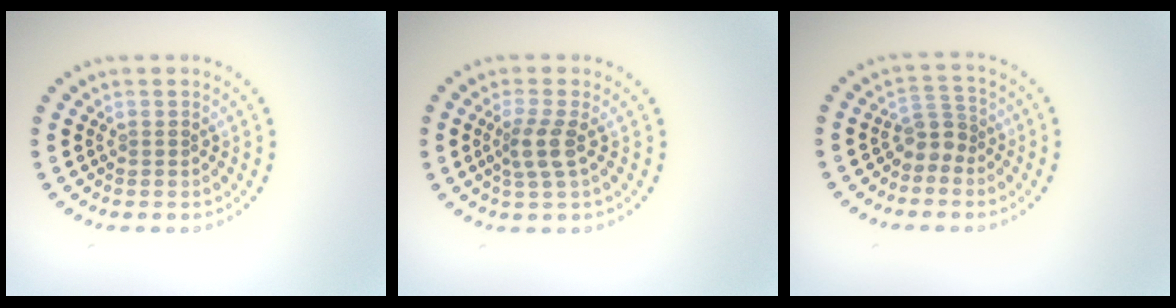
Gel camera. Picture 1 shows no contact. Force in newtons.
{"total": 2.3, "press": 1.9, "slide": 1.3}
{"total": 2.3, "press": 1.8, "slide": 1.4}